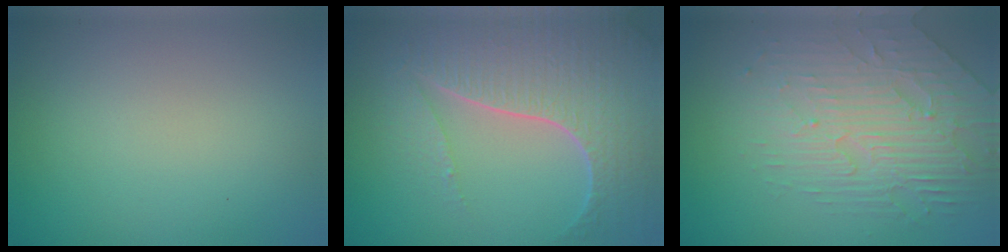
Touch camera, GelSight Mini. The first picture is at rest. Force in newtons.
{"total": 7.4, "press": 5.4, "slide": 5.1}
{"total": 4.3, "press": 4.0, "slide": 1.7}